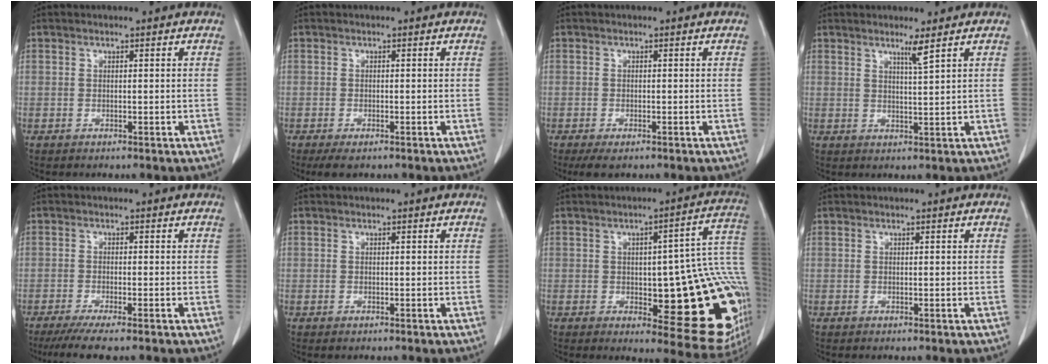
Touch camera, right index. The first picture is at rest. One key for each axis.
{"total": 2.7, "fx": -1.8, "fy": 0.9, "fz": 1.8, "tx": -0.036, "ty": -0.007, "tz": -0.025}
{"total": 2.8, "fx": -1.9, "fy": 0.9, "fz": 1.9, "tx": -0.037, "ty": -0.007, "tz": -0.025}
{"total": 2.4, "fx": 1.7, "fy": -0.8, "fz": 1.6, "tx": -0.030, "ty": -0.012, "tz": 0.033}
{"total": 5.4, "fx": -4.1, "fy": 0.0, "fz": 3.5, "tx": -0.057, "ty": -0.014, "tz": -0.069}
{"total": 0.0}
{"total": 22.8, "fx": -3.0, "fy": 6.4, "fz": 21.7, "tx": -0.172, "ty": 0.023, "tz": -0.019}
{"total": 0.0}